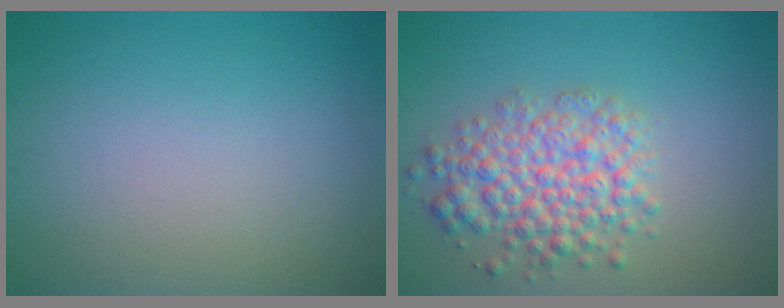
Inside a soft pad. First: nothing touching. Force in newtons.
{"total": 5.3, "press": 5.3, "slide": 0.2}